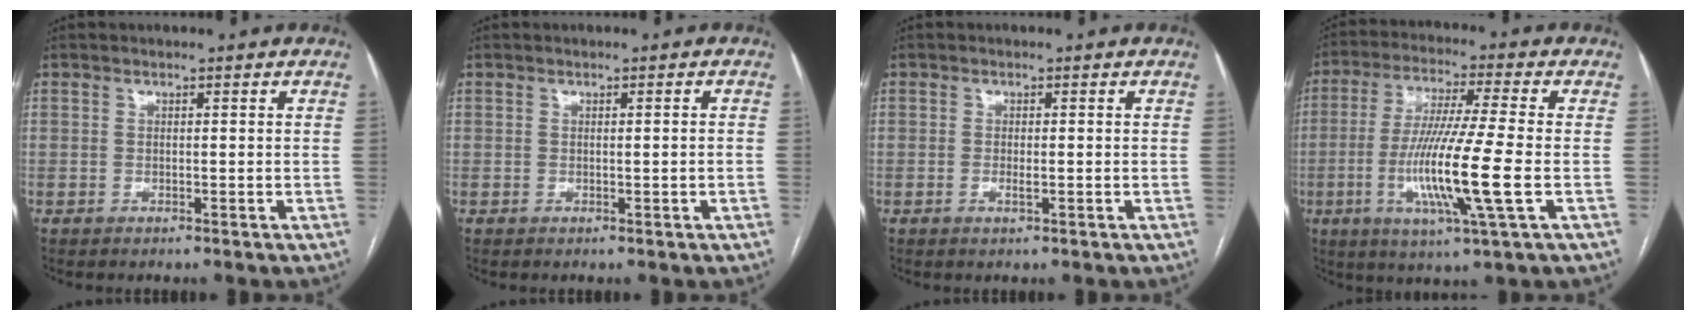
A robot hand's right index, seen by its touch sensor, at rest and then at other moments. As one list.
[{"total": 0.9, "force": [-0.2, -0.1, 0.9], "torque": [-0.015, -0.001, 0.002]}, {"total": 1.2, "force": [-0.3, 0.3, 1.2], "torque": [-0.024, -0.002, -0.007]}, {"total": 14.1, "force": [-3.1, -0.4, 13.7], "torque": [-0.274, -0.020, -0.065]}]